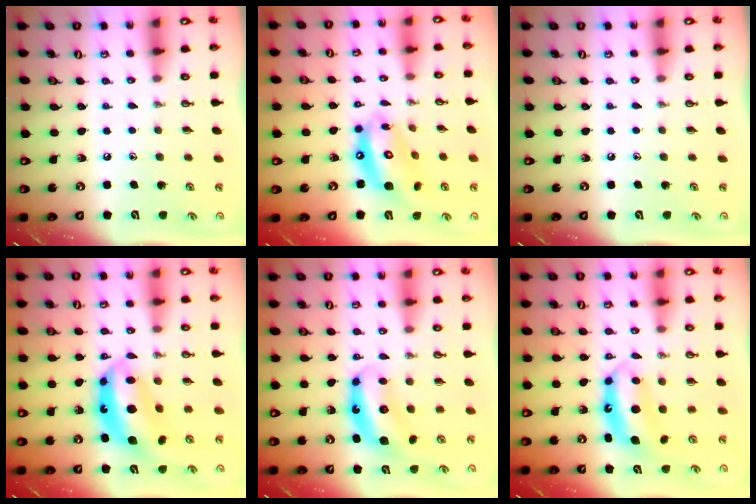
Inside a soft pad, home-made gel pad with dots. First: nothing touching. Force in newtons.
{"total": 13.9, "press": 13.8, "slide": 1.3}
{"total": 0.0}
{"total": 12.3, "press": 12.2, "slide": 1.0}
{"total": 8.1, "press": 8.0, "slide": 0.7}
{"total": 7.5, "press": 7.5, "slide": 0.4}